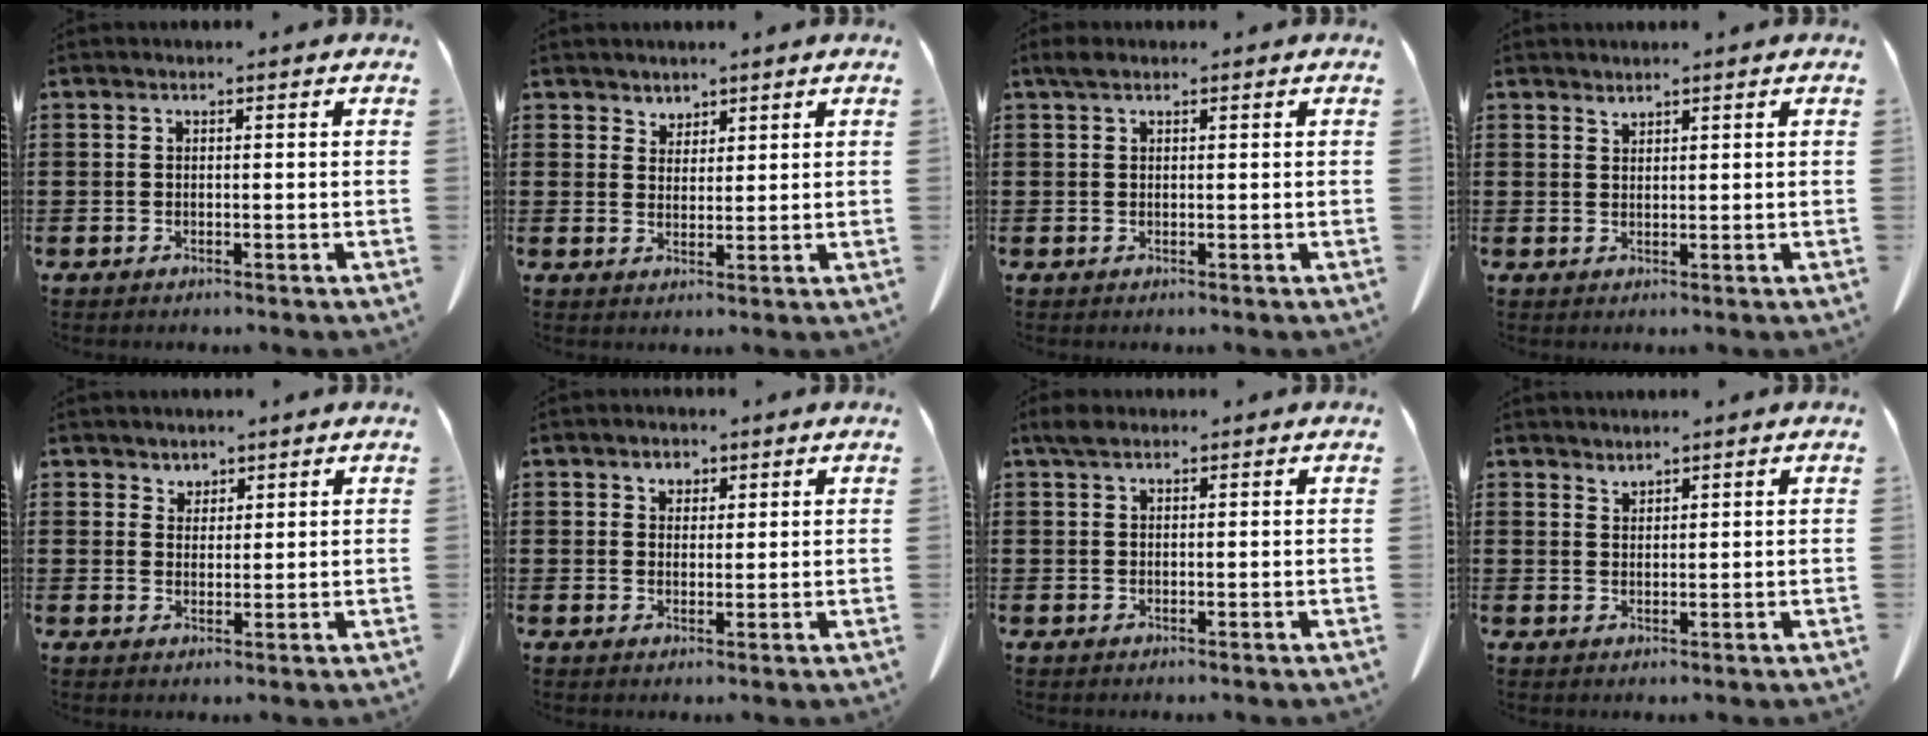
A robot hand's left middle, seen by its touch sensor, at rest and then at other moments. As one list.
[{"total": 2.5, "force": [2.2, 1.1, 0.1], "torque": [-0.009, 0.001, 0.044]}, {"total": 1.3, "force": [0.7, 0.5, 0.9], "torque": [-0.020, 0.003, 0.014]}, {"total": 1.3, "force": [1.3, 0.0, 0.1], "torque": [-0.004, -0.004, 0.027]}, {"total": 2.2, "force": [2.0, 0.8, 0.0], "torque": [-0.006, 0.001, 0.041]}, {"total": 2.0, "force": [1.4, 1.4, 0.3], "torque": [-0.014, 0.008, 0.025]}, {"total": 1.9, "force": [1.3, 0.9, 1.1], "torque": [-0.026, 0.003, 0.024]}, {"total": 1.6, "force": [1.6, 0.0, 0.0], "torque": [-0.003, -0.003, 0.033]}]